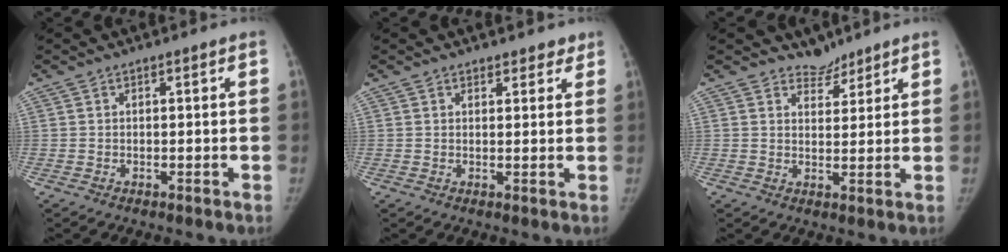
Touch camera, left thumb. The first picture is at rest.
{"total": 2.6, "force": [2.0, 1.5, 0.5], "torque": [0.020, -0.010, 0.021]}
{"total": 3.4, "force": [3.0, 1.6, -0.1], "torque": [0.026, -0.024, 0.046]}